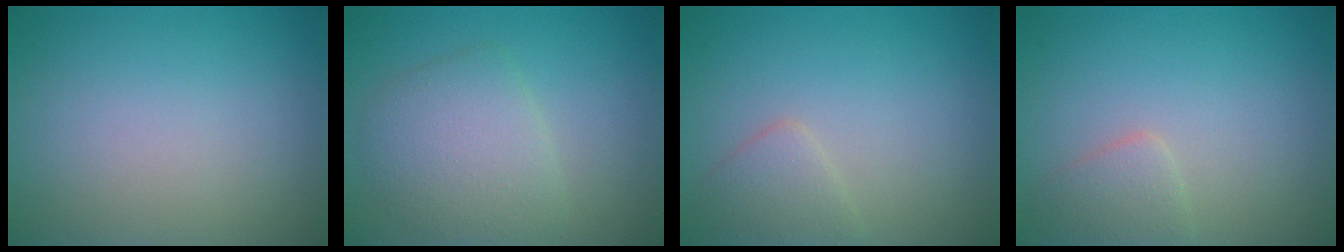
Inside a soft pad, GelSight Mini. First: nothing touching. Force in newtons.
{"total": 4.1, "press": 4.1, "slide": 0.1}
{"total": 2.0, "press": 2.0, "slide": 0.0}
{"total": 1.9, "press": 1.9, "slide": 0.0}